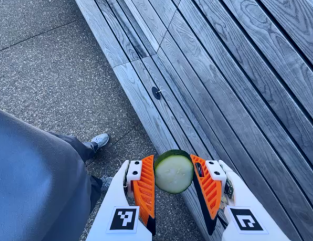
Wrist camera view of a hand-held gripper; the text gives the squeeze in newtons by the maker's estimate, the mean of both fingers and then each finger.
{"total": 12.7, "left": 13.3, "right": 12.0}